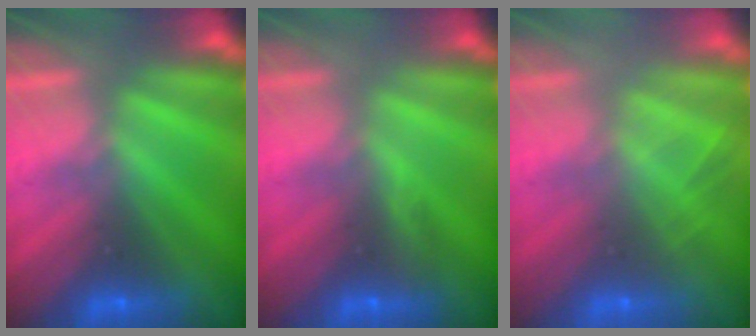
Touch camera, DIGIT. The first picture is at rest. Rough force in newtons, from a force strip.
{"total": 3.0}
{"total": 2.0}